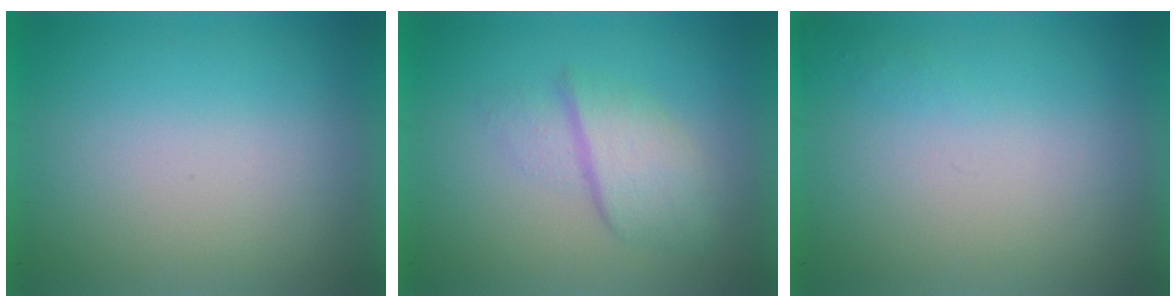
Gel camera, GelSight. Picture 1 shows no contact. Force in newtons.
{"total": 2.7}
{"total": 1.1}